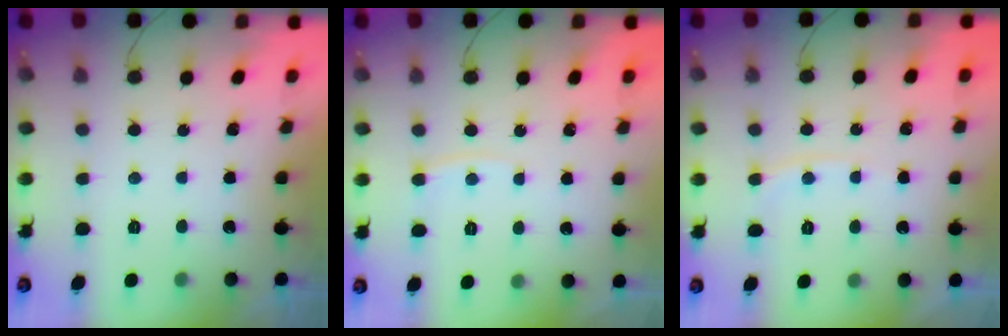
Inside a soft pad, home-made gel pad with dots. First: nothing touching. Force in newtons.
{"total": 3.7, "press": 3.7, "slide": 0.3}
{"total": 4.1, "press": 4.1, "slide": 0.6}